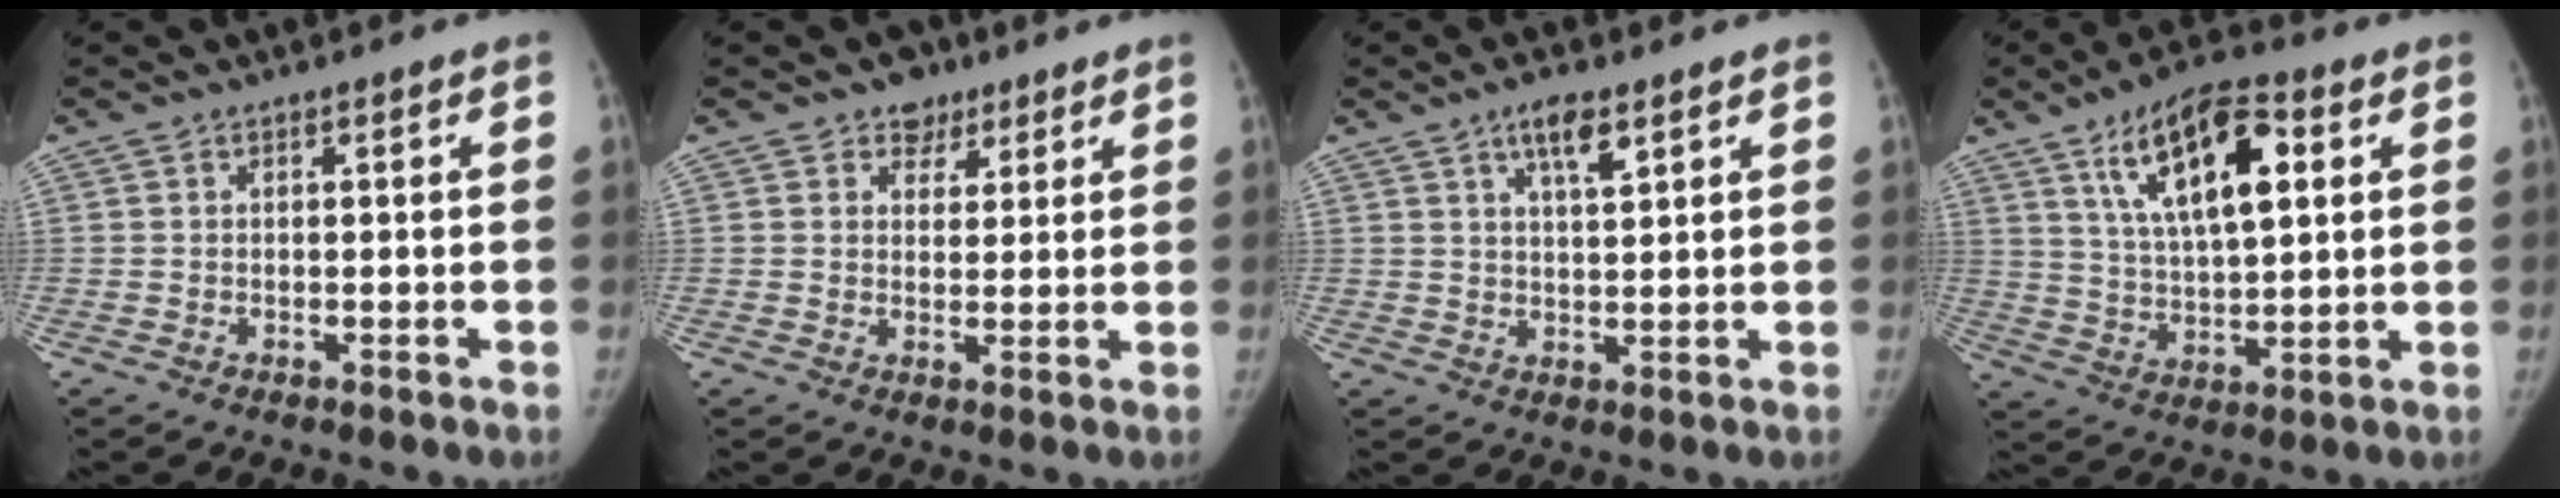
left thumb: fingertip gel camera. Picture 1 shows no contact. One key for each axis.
{"total": 4.6, "fx": 3.0, "fy": 3.3, "fz": 0.9, "tx": 0.013, "ty": -0.014, "tz": 0.043}
{"total": 5.4, "fx": 3.3, "fy": 1.7, "fz": 3.9, "tx": -0.059, "ty": -0.017, "tz": 0.057}
{"total": 16.3, "fx": 6.1, "fy": 6.1, "fz": 13.8, "tx": -0.225, "ty": -0.005, "tz": 0.102}